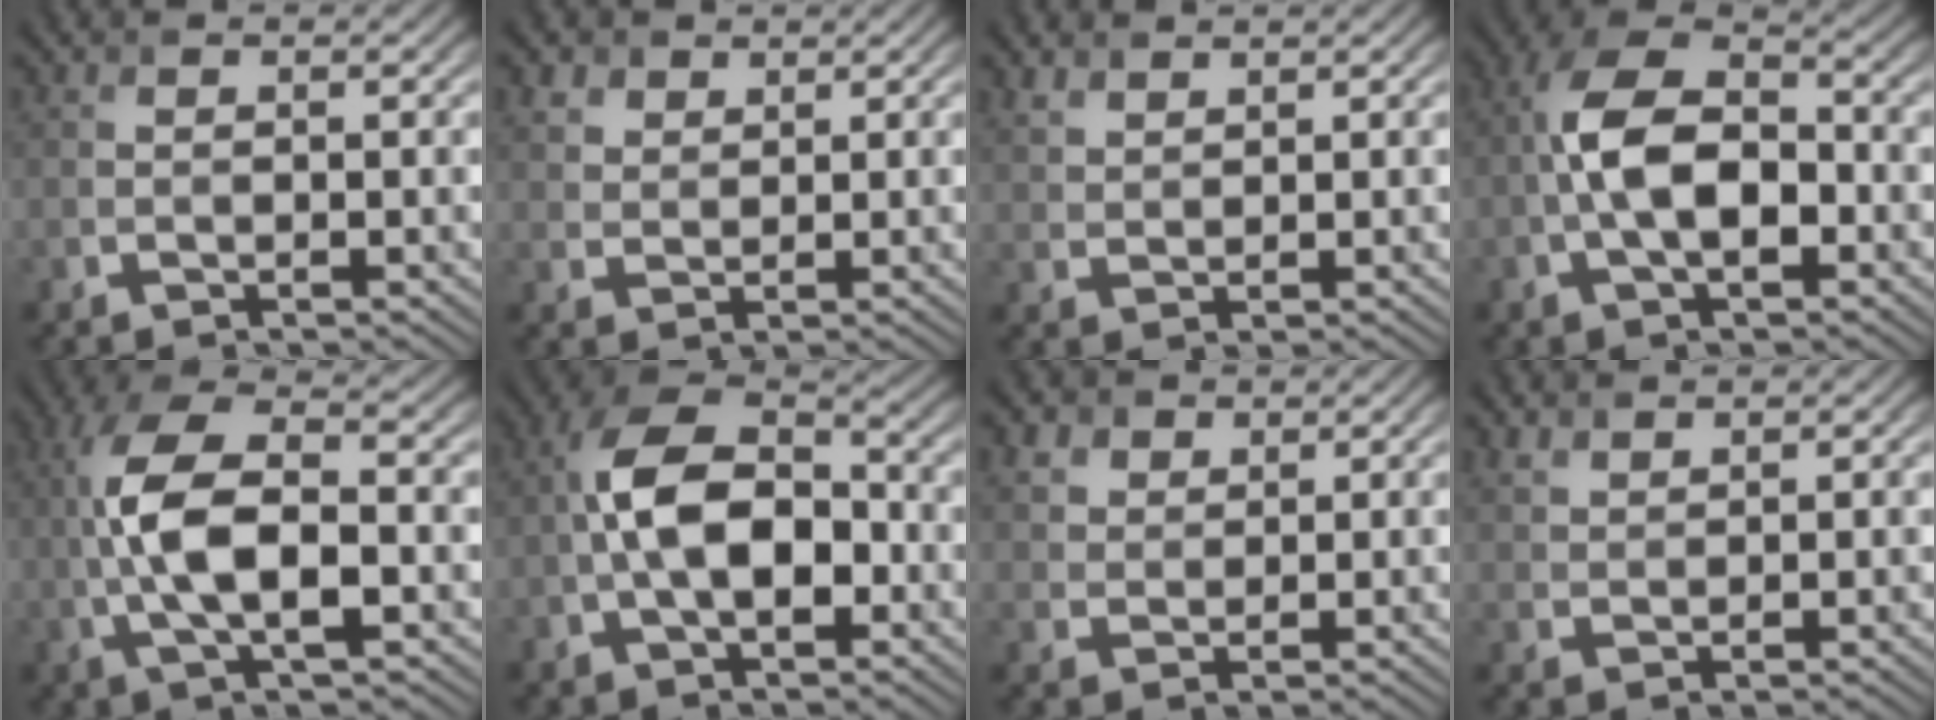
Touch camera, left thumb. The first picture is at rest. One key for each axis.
{"total": 3.0, "fx": 2.0, "fy": 2.0, "fz": 1.0, "tx": -0.034, "ty": -0.003, "tz": 0.051}
{"total": 2.5, "fx": 2.1, "fy": 1.0, "fz": 0.9, "tx": -0.027, "ty": 0.001, "tz": 0.051}
{"total": 10.1, "fx": -1.7, "fy": 5.2, "fz": 8.4, "tx": -0.171, "ty": 0.013, "tz": -0.040}
{"total": 10.6, "fx": -1.2, "fy": 4.3, "fz": 9.7, "tx": -0.206, "ty": 0.013, "tz": -0.027}
{"total": 11.2, "fx": -1.6, "fy": 6.1, "fz": 9.2, "tx": -0.181, "ty": 0.012, "tz": -0.039}
{"total": 3.3, "fx": 2.1, "fy": 2.2, "fz": 1.2, "tx": -0.041, "ty": -0.002, "tz": 0.050}
{"total": 2.1, "fx": 1.8, "fy": 0.8, "fz": 0.7, "tx": -0.024, "ty": 0.001, "tz": 0.045}